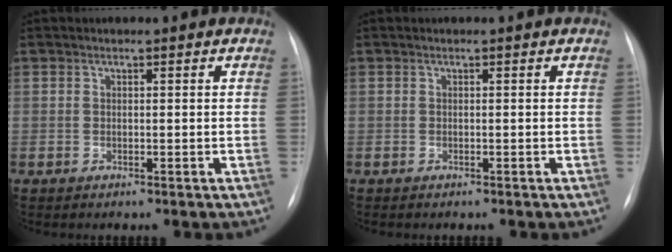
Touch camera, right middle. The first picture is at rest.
{"total": 0.6, "force": [-0.6, 0.2, 0.2], "torque": [-0.007, -0.001, -0.008]}